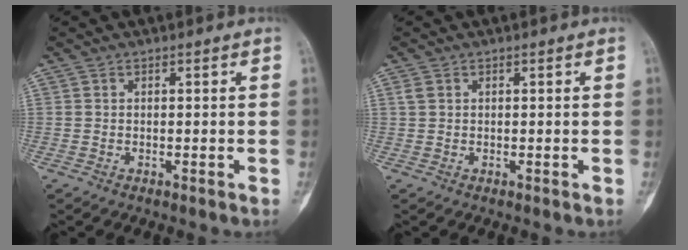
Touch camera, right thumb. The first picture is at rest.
{"total": 1.2, "force": [0.4, 0.8, 0.7], "torque": [-0.016, 0.006, 0.011]}